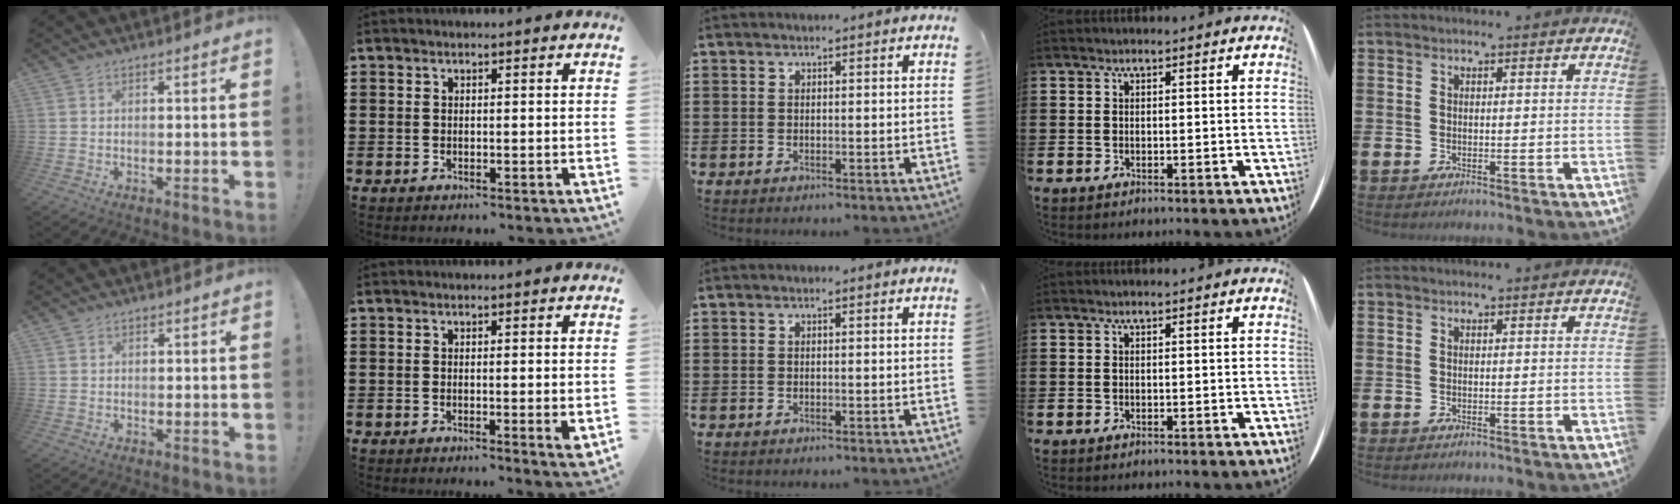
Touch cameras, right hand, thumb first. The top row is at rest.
{"thumb": {"total": 1.4, "force": [1.0, 1.0, -0.1], "torque": [0.017, -0.010, 0.015]}, "index": {"total": 1.9, "force": [-0.2, 0.2, 1.9], "torque": [-0.034, -0.007, -0.001]}}